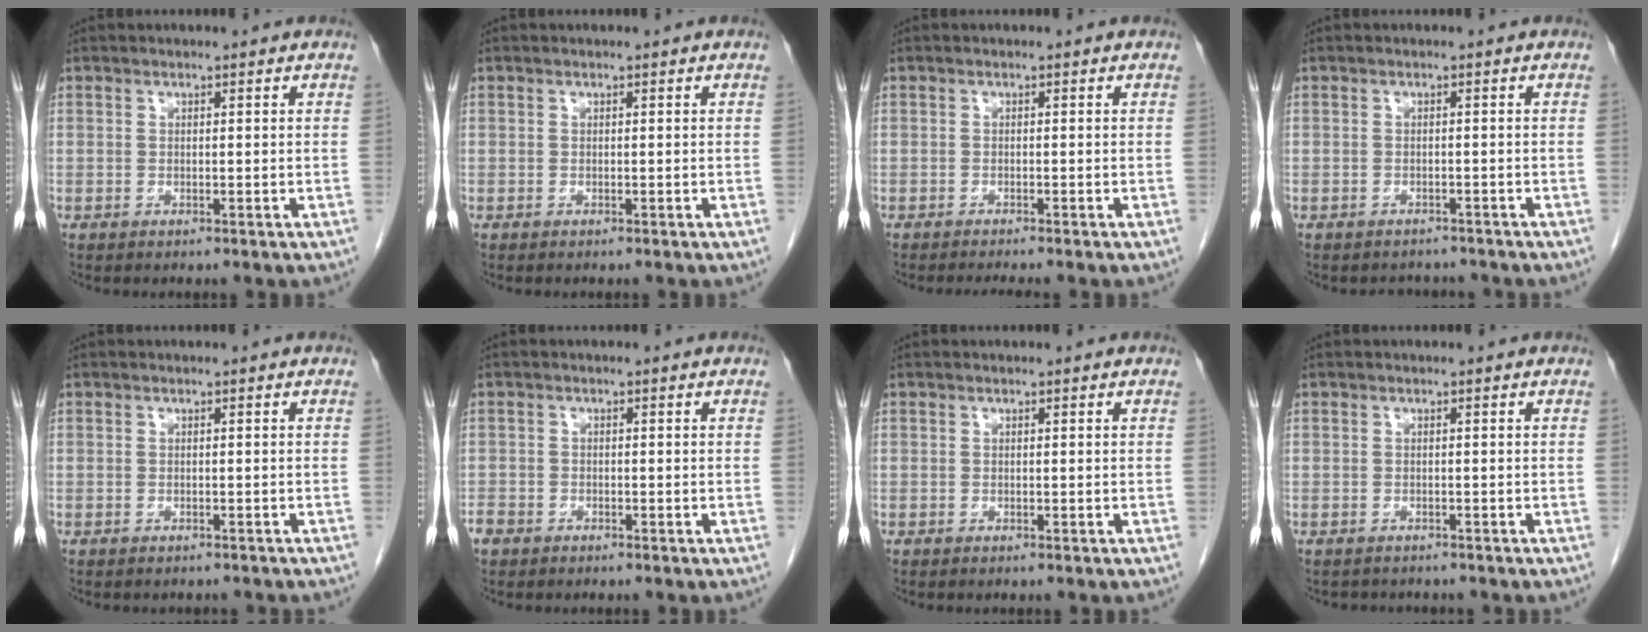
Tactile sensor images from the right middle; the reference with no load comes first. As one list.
[{"total": 0.0}, {"total": 2.6, "force": [-2.3, -0.3, 1.1], "torque": [-0.013, -0.004, -0.034]}, {"total": 3.0, "force": [-2.7, 1.2, -0.2], "torque": [0.003, 0.002, -0.039]}, {"total": 3.3, "force": [-3.0, 1.1, 0.9], "torque": [-0.014, -0.004, -0.034]}, {"total": 2.2, "force": [-1.6, 1.3, 0.6], "torque": [-0.016, 0.001, -0.029]}, {"total": 0.0}, {"total": 2.8, "force": [-2.6, 1.1, 0.4], "torque": [-0.007, -0.003, -0.032]}]